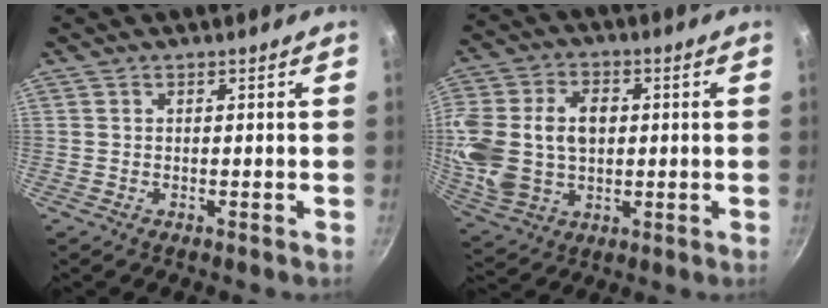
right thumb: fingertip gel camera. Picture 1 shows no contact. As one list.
[{"total": 17.9, "force": [1.3, 12.8, 12.5], "torque": [-0.248, 0.013, 0.030]}]